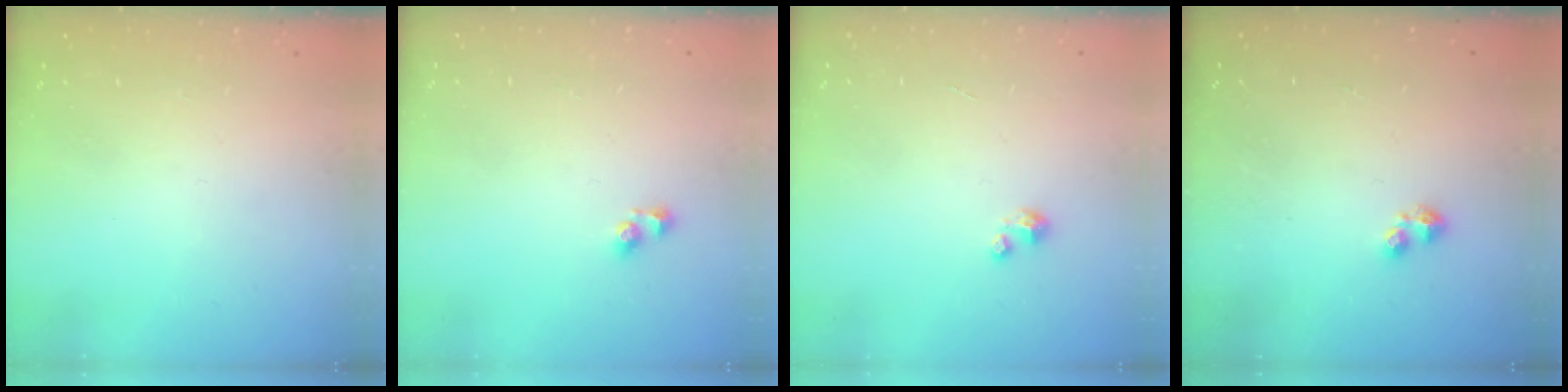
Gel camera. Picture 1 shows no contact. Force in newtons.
{"total": 4.0, "press": 4.0, "slide": 0.3}
{"total": 0.6, "press": 0.6, "slide": 0.3}
{"total": 2.2, "press": 2.2, "slide": 0.4}